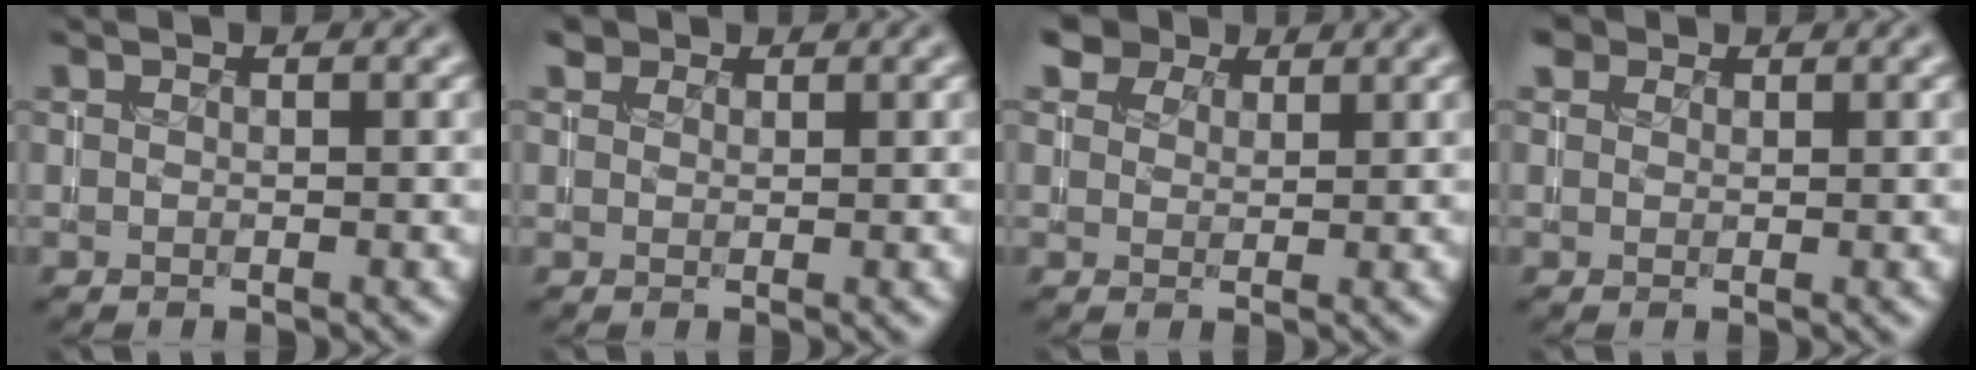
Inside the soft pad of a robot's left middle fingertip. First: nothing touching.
{"total": 1.7, "force": [1.4, 0.9, 0.5], "torque": [-0.008, -0.005, 0.020]}
{"total": 5.4, "force": [4.0, 3.0, 2.1], "torque": [-0.054, 0.005, 0.062]}
{"total": 1.9, "force": [1.4, 1.1, 0.7], "torque": [-0.010, -0.002, 0.015]}